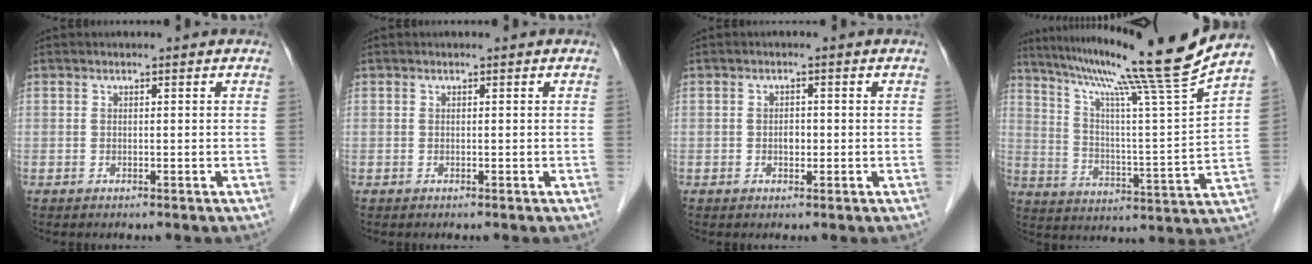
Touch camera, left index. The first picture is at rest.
{"total": 0.0}
{"total": 1.4, "force": [-0.3, 0.9, 1.1], "torque": [-0.018, 0.002, -0.004]}
{"total": 20.3, "force": [16.6, -3.6, 11.1], "torque": [-0.183, -0.041, 0.245]}